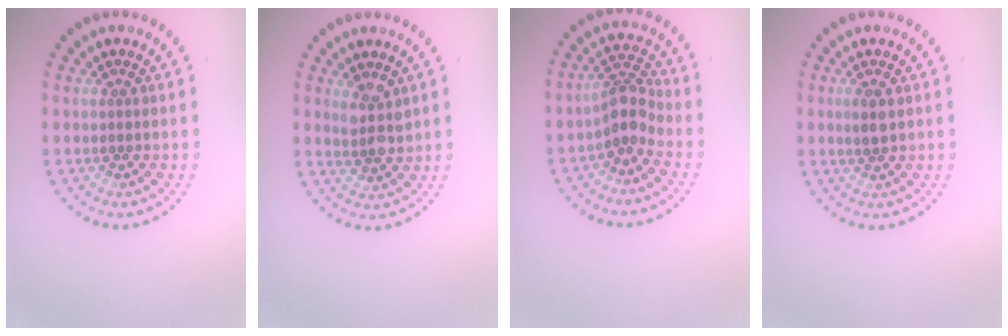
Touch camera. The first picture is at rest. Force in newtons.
{"total": 2.3, "press": 2.0, "slide": 1.1}
{"total": 3.0, "press": 2.2, "slide": 1.9}
{"total": 1.5, "press": 1.4, "slide": 0.3}